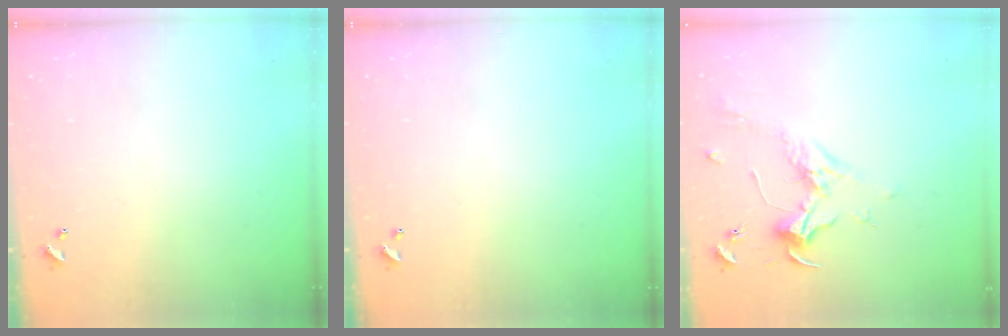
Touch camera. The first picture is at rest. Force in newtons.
{"total": 0.0}
{"total": 1.8, "press": 1.6, "slide": 0.7}